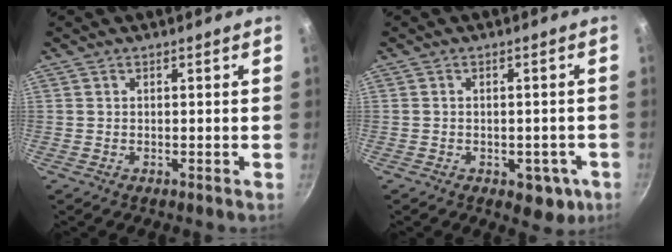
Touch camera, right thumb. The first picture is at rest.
{"total": 6.1, "force": [-2.3, 3.9, 4.1], "torque": [-0.021, 0.014, -0.017]}